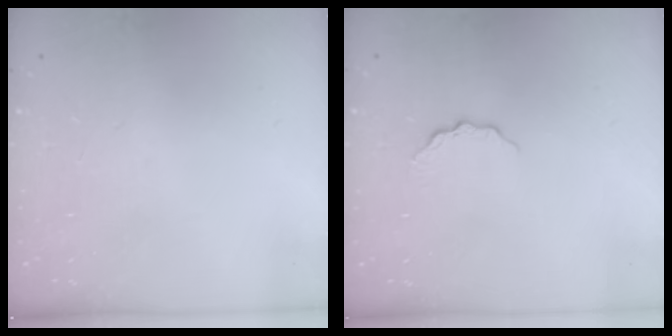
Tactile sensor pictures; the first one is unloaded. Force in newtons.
{"total": 5.1, "press": 5.1, "slide": 0.5}